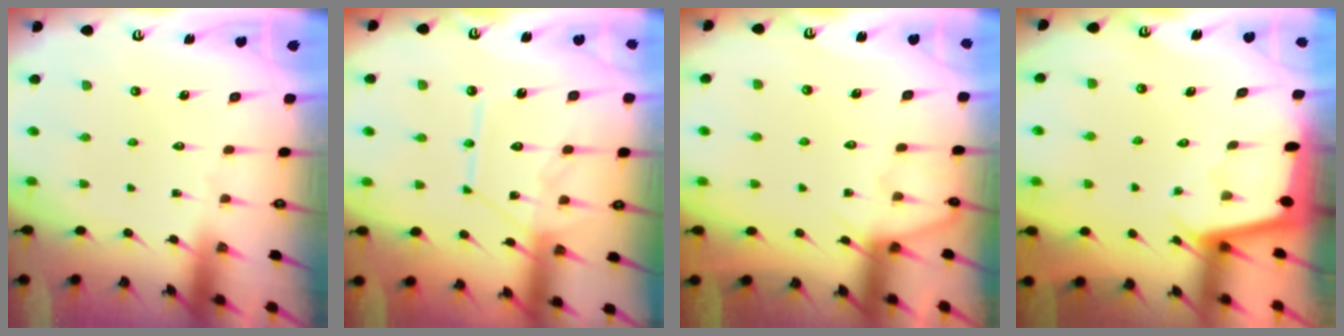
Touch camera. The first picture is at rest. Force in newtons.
{"total": 13.9, "press": 13.8, "slide": 1.6}
{"total": 6.9, "press": 6.8, "slide": 0.7}
{"total": 2.2, "press": 2.2, "slide": 0.2}